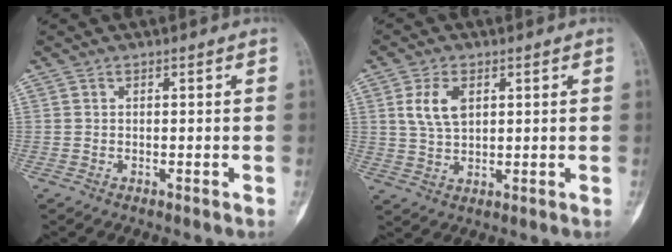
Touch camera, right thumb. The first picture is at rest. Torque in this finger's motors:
{"motor_torque": [0.53, 0.80, 1.29, 0.27, 0.35]}